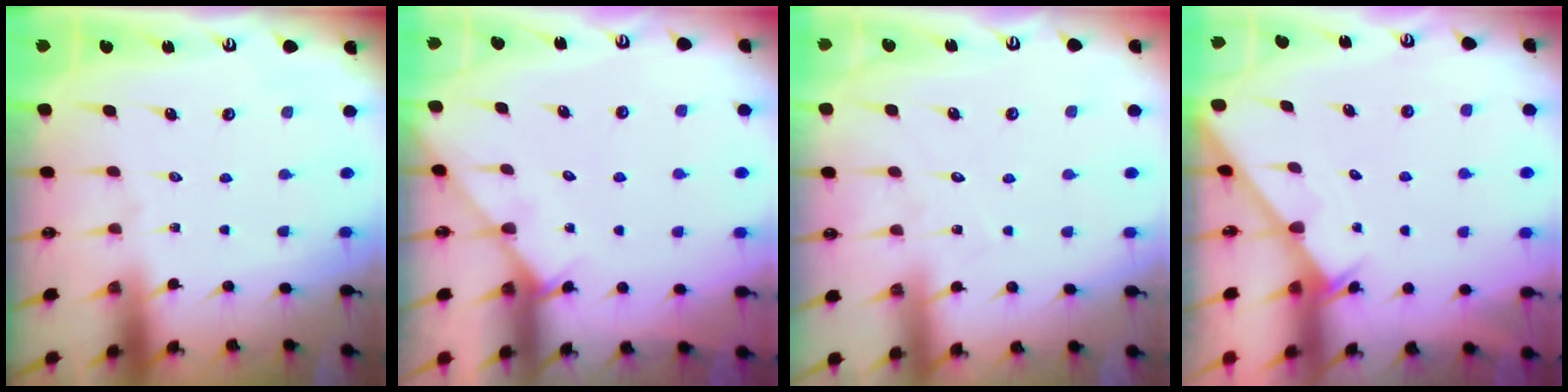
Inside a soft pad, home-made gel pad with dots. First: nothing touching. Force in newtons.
{"total": 2.8, "press": 2.7, "slide": 0.4}
{"total": 3.7, "press": 3.7, "slide": 0.4}
{"total": 2.9, "press": 2.9, "slide": 0.3}